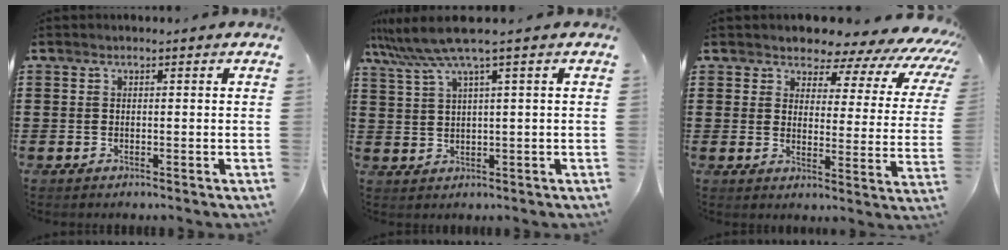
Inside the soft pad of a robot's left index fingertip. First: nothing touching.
{"total": 5.7, "force": [3.2, -0.4, 4.8], "torque": [-0.116, -0.017, 0.050]}
{"total": 5.8, "force": [5.2, 2.1, 1.7], "torque": [-0.047, -0.040, 0.085]}